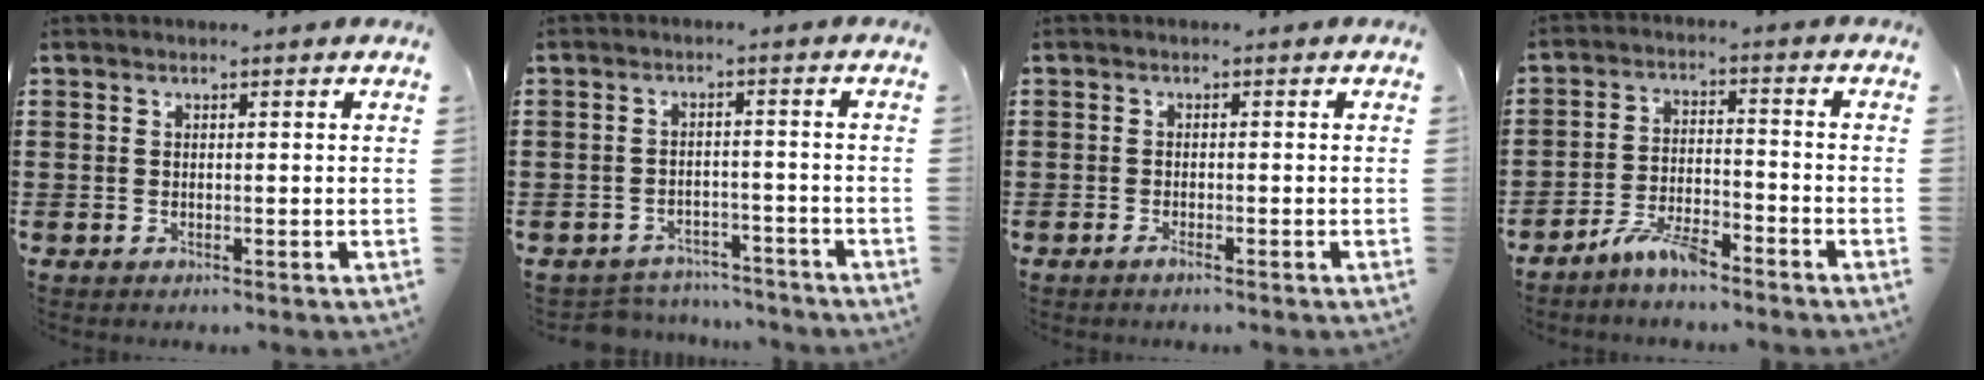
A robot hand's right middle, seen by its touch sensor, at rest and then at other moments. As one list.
[{"total": 3.9, "force": [-3.8, 0.7, -0.2], "torque": [-0.004, 0.004, -0.082]}, {"total": 1.0, "force": [-0.7, 0.0, 0.7], "torque": [-0.017, -0.006, -0.010]}, {"total": 5.4, "force": [-4.7, 0.9, 2.5], "torque": [-0.063, -0.001, -0.094]}]